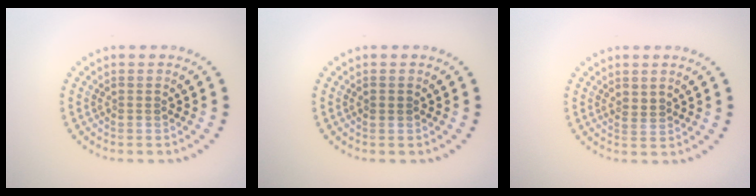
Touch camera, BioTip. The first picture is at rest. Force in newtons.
{"total": 0.9, "press": 0.9, "slide": 0.1}
{"total": 0.9, "press": 0.9, "slide": 0.3}